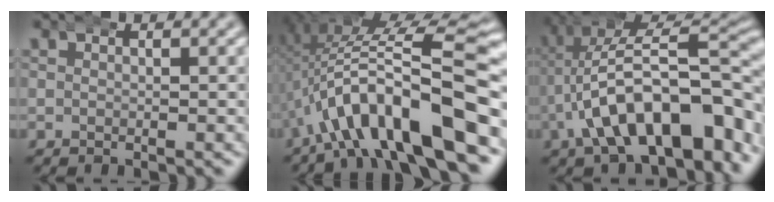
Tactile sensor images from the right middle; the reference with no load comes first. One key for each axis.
{"total": 13.5, "fx": -2.3, "fy": 6.1, "fz": 11.8, "tx": -0.194, "ty": -0.002, "tz": -0.028}
{"total": 11.6, "fx": -1.7, "fy": 6.0, "fz": 9.8, "tx": -0.160, "ty": -0.002, "tz": -0.021}